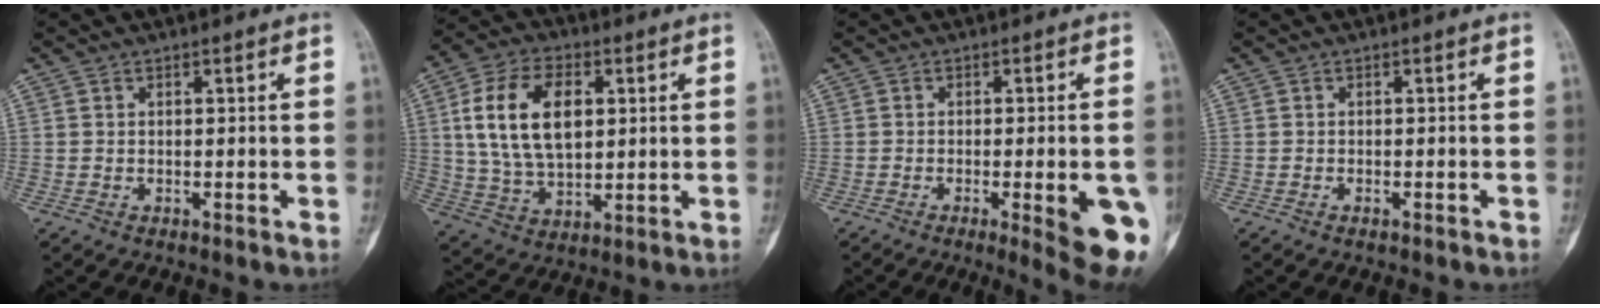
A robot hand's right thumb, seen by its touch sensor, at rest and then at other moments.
{"total": 16.6, "force": [3.5, 10.1, 12.7], "torque": [-0.215, 0.000, 0.067]}
{"total": 11.7, "force": [-3.5, 2.8, 10.8], "torque": [-0.114, -0.006, -0.037]}
{"total": 0.6, "force": [-0.4, 0.3, 0.2], "torque": [-0.003, 0.003, -0.007]}